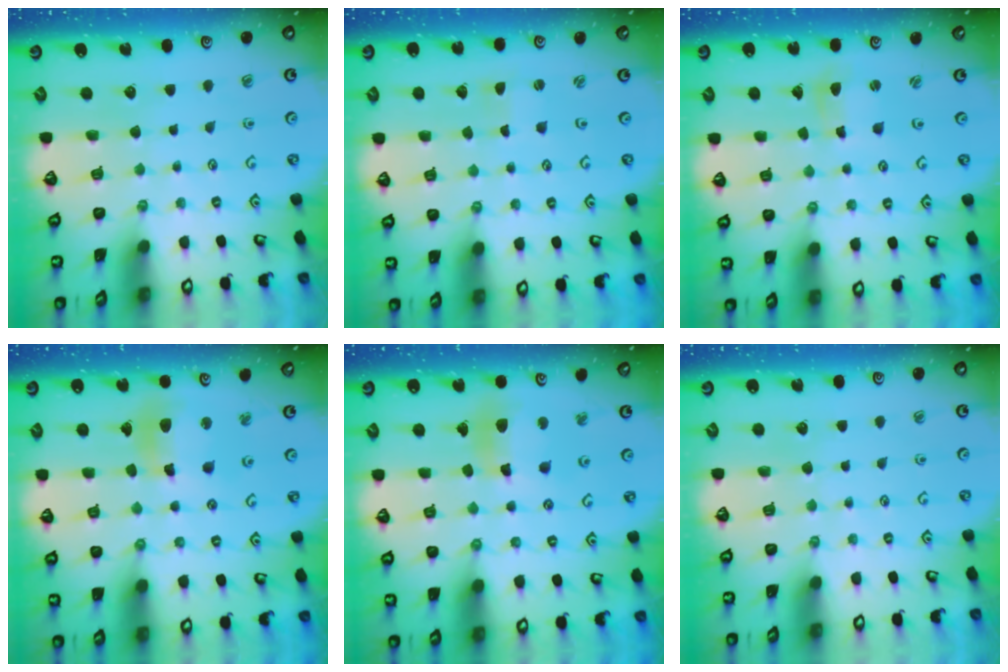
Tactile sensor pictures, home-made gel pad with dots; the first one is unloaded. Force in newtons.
{"total": 1.4, "press": 1.4, "slide": 0.4}
{"total": 3.2, "press": 3.2, "slide": 0.3}
{"total": 10.4, "press": 10.2, "slide": 2.0}
{"total": 11.6, "press": 11.5, "slide": 1.4}
{"total": 0.0}